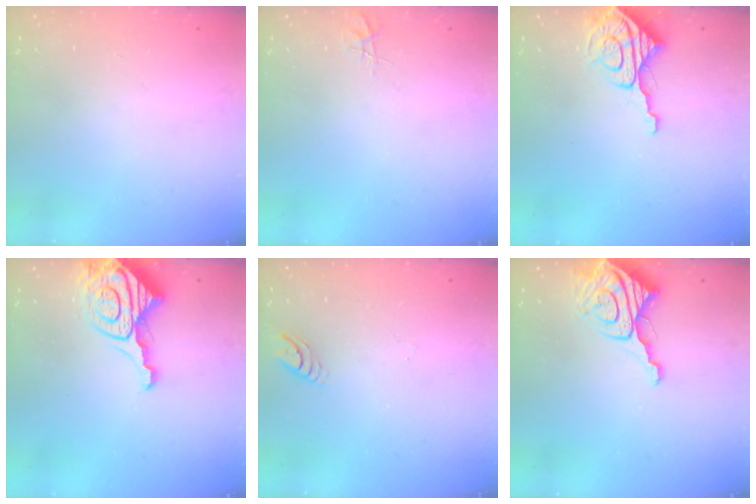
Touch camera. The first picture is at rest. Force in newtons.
{"total": 3.6, "press": 3.6, "slide": 0.3}
{"total": 9.2, "press": 9.2, "slide": 1.0}
{"total": 13.8, "press": 13.7, "slide": 1.4}
{"total": 3.9, "press": 3.9, "slide": 0.4}
{"total": 11.2, "press": 11.2, "slide": 1.2}